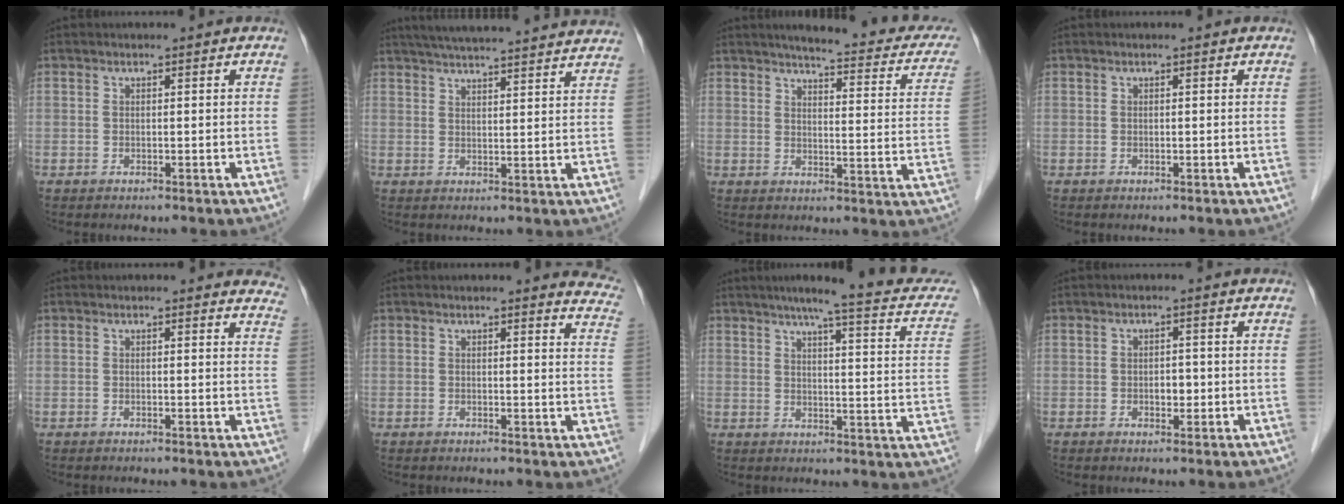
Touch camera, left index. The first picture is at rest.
{"total": 22.4, "force": [20.6, 1.3, 8.7], "torque": [-0.136, 0.012, 0.264]}
{"total": 18.6, "force": [16.0, 3.2, 8.9], "torque": [-0.091, -0.025, 0.169]}
{"total": 0.0}
{"total": 6.9, "force": [6.5, 1.5, 1.7], "torque": [0.010, -0.016, 0.037]}
{"total": 8.4, "force": [8.1, 1.2, 2.0], "torque": [0.011, -0.038, 0.049]}
{"total": 17.6, "force": [14.4, 1.7, 9.9], "torque": [-0.124, -0.011, 0.159]}
{"total": 1.9, "force": [-0.4, 1.2, 1.5], "torque": [-0.022, 0.003, -0.003]}